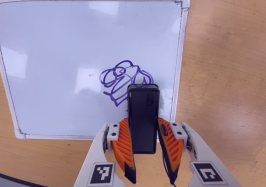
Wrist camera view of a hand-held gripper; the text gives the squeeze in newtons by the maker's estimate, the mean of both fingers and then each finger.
{"total": 5.6, "left": 4.1, "right": 7.2}